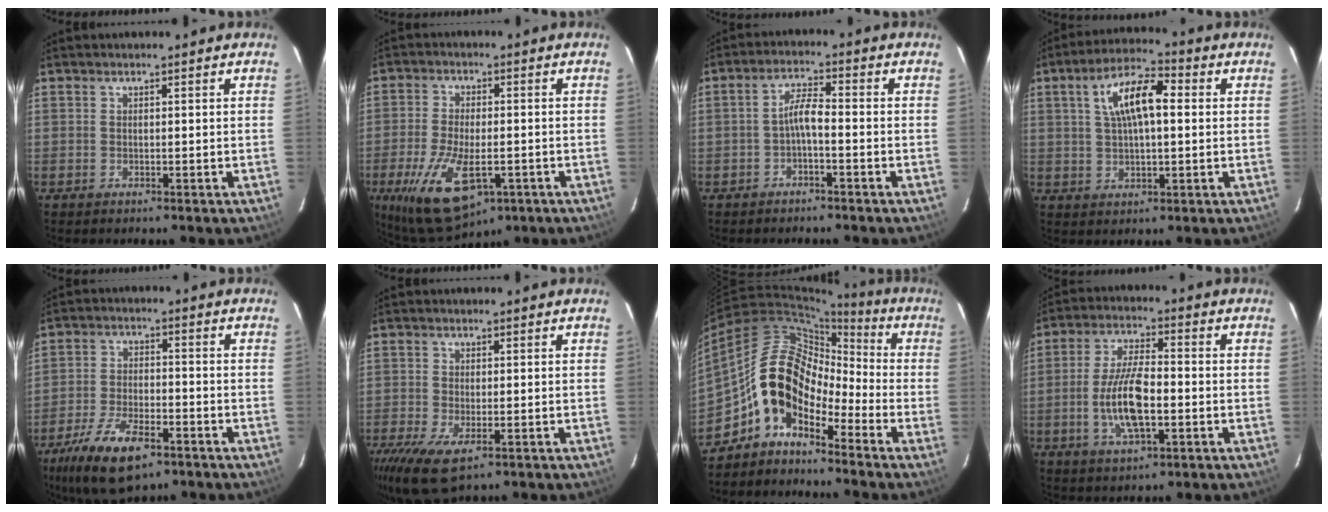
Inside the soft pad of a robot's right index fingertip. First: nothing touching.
{"total": 14.6, "force": [-5.9, 6.5, 11.6], "torque": [-0.241, -0.034, -0.095]}
{"total": 3.5, "force": [-1.6, 0.6, 3.0], "torque": [-0.064, 0.012, -0.031]}
{"total": 10.3, "force": [2.3, 4.1, 9.2], "torque": [-0.169, 0.024, 0.040]}
{"total": 13.0, "force": [-8.2, 5.2, 8.6], "torque": [-0.190, -0.020, -0.149]}
{"total": 8.4, "force": [-4.4, 3.5, 6.2], "torque": [-0.139, -0.035, -0.076]}
{"total": 10.5, "force": [-6.4, 6.2, 5.6], "torque": [-0.088, 0.036, -0.136]}
{"total": 10.8, "force": [-2.5, 3.6, 9.9], "torque": [-0.199, -0.001, -0.045]}